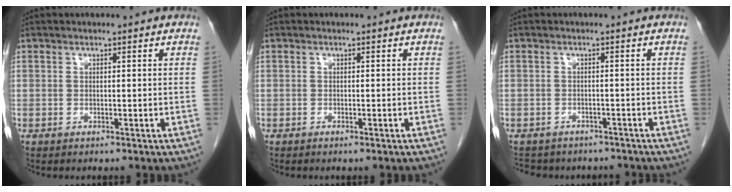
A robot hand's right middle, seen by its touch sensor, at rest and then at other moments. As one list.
[{"total": 0.9, "force": [-0.7, 0.1, 0.6], "torque": [-0.011, -0.001, -0.007]}, {"total": 8.8, "force": [-7.7, 3.9, 1.9], "torque": [-0.034, 0.005, -0.091]}]